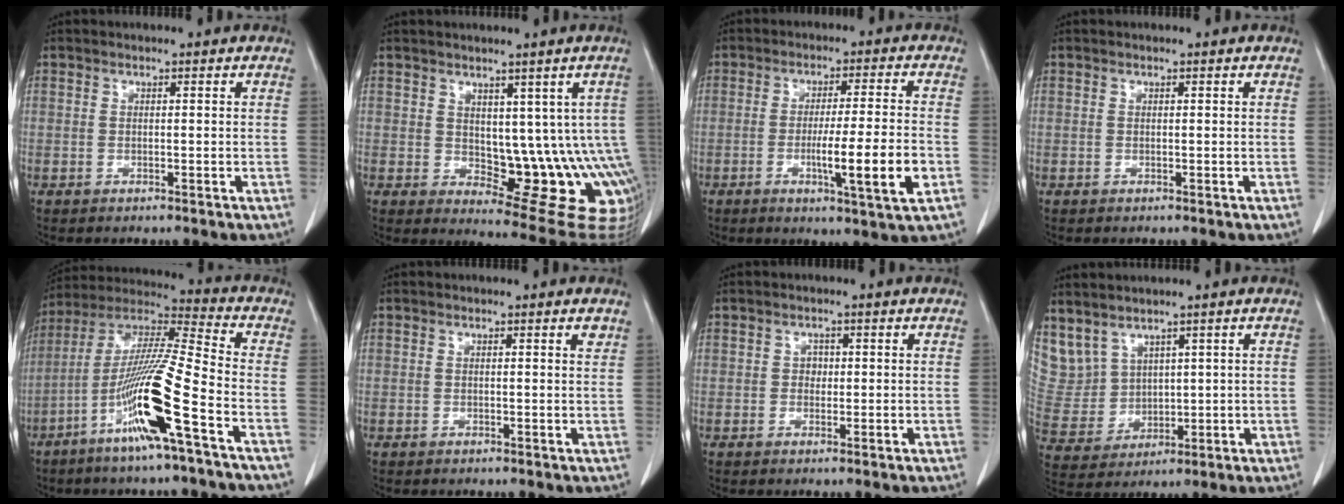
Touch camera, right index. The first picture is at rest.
{"total": 13.4, "force": [0.0, 6.7, 11.6], "torque": [-0.115, 0.001, 0.017]}
{"total": 10.1, "force": [-2.9, -0.3, 9.7], "torque": [-0.154, -0.017, -0.047]}
{"total": 0.0}
{"total": 15.7, "force": [-6.7, -0.7, 14.2], "torque": [-0.283, -0.009, -0.131]}
{"total": 1.0, "force": [0.7, 0.1, 0.7], "torque": [-0.007, -0.004, 0.008]}
{"total": 1.5, "force": [0.2, 1.3, 0.7], "torque": [-0.009, 0.003, 0.002]}
{"total": 10.4, "force": [6.3, 8.1, 1.2], "torque": [-0.047, 0.046, 0.154]}